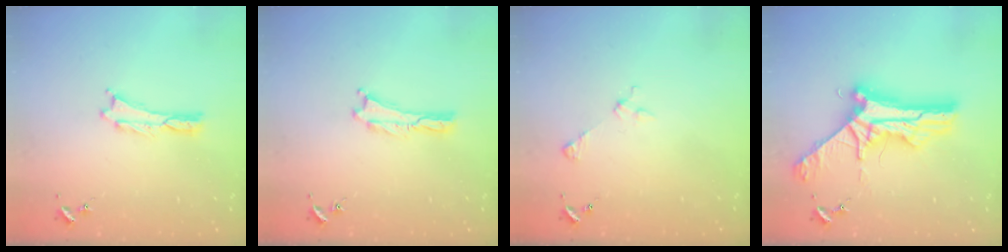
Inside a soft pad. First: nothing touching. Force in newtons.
{"total": 0.0}
{"total": 2.9, "press": 2.9, "slide": 0.3}
{"total": 10.7, "press": 10.7, "slide": 0.9}